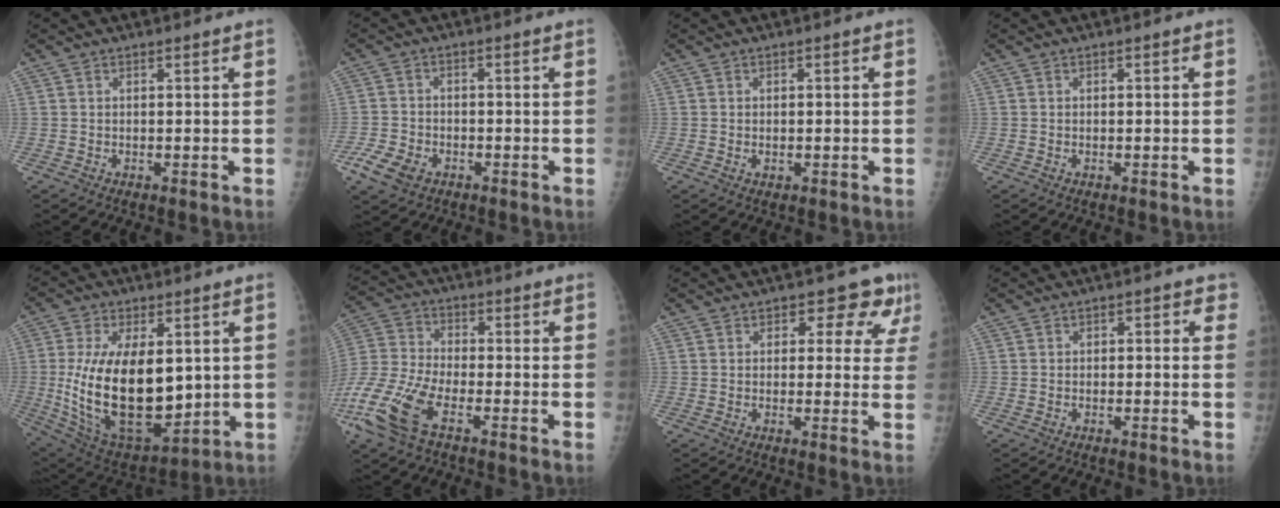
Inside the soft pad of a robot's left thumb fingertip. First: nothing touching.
{"total": 6.0, "force": [-3.5, 3.9, 3.0], "torque": [-0.065, 0.009, -0.061]}
{"total": 1.1, "force": [-0.1, 0.7, 0.8], "torque": [-0.011, 0.003, 0.001]}
{"total": 0.0}
{"total": 23.3, "force": [0.8, 12.2, 19.9], "torque": [-0.346, -0.031, 0.040]}
{"total": 14.4, "force": [-7.6, 6.0, 10.7], "torque": [-0.251, 0.007, -0.153]}
{"total": 7.3, "force": [3.6, 4.7, 4.2], "torque": [-0.001, -0.008, 0.031]}
{"total": 1.6, "force": [0.0, 1.3, 1.0], "torque": [0.009, 0.007, -0.014]}